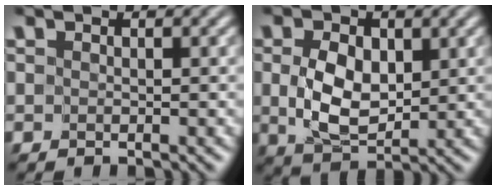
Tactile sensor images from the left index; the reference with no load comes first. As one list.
[{"total": 4.1, "force": [-0.1, 2.7, 3.1], "torque": [-0.070, -0.005, 0.008]}]